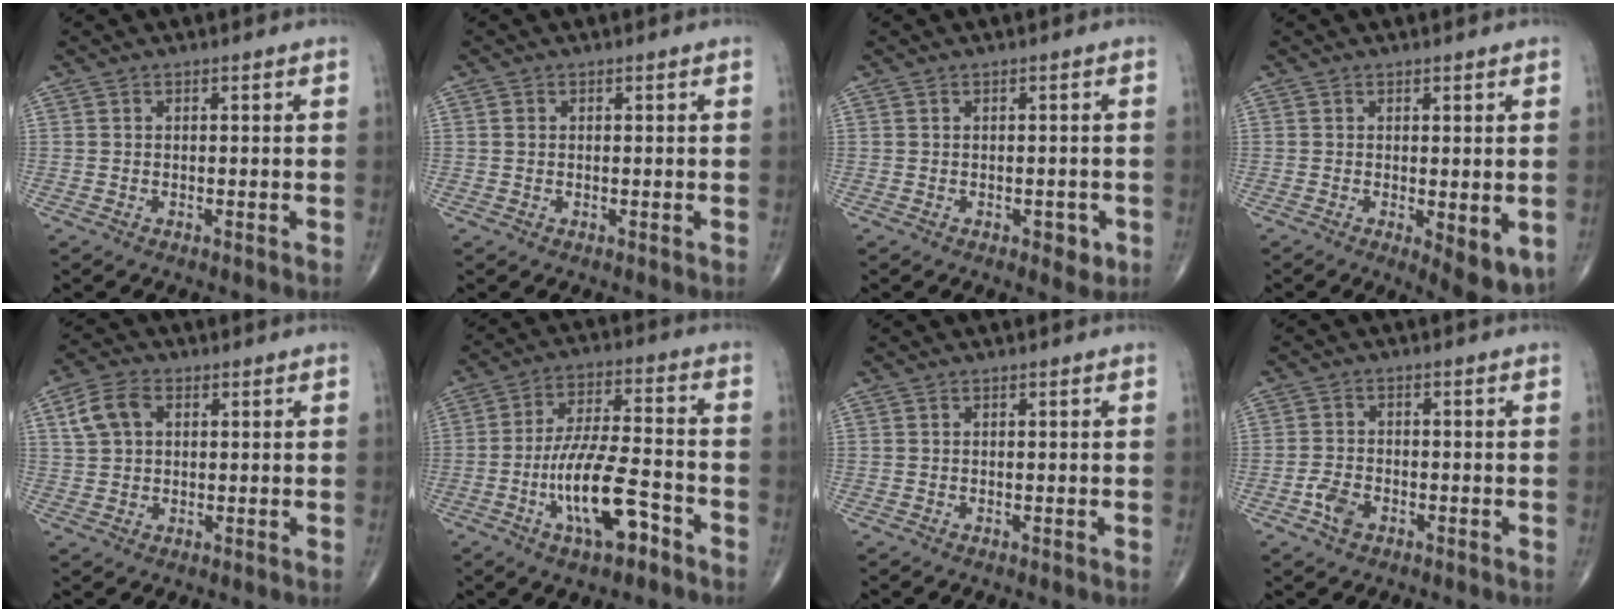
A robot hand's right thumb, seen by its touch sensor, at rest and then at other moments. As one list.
[{"total": 0.9, "force": [0.1, 0.7, 0.4], "torque": [-0.003, 0.001, 0.001]}, {"total": 2.4, "force": [-0.8, 1.5, 1.8], "torque": [-0.007, 0.002, -0.009]}, {"total": 6.7, "force": [-1.4, 2.3, 6.2], "torque": [-0.077, -0.020, -0.014]}, {"total": 6.4, "force": [2.0, 4.4, 4.2], "torque": [-0.080, 0.011, 0.036]}, {"total": 13.5, "force": [-6.0, 4.4, 11.3], "torque": [-0.208, 0.036, -0.103]}, {"total": 0.0}, {"total": 3.8, "force": [-1.9, 2.4, 2.2], "torque": [-0.040, 0.010, -0.038]}]